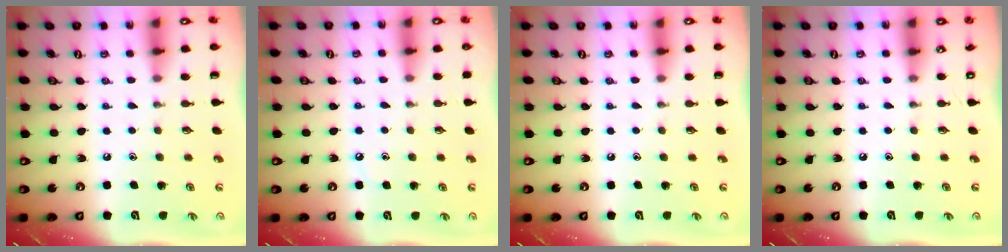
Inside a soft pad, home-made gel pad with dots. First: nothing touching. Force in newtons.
{"total": 3.7, "press": 3.7, "slide": 0.4}
{"total": 0.0}
{"total": 0.0}